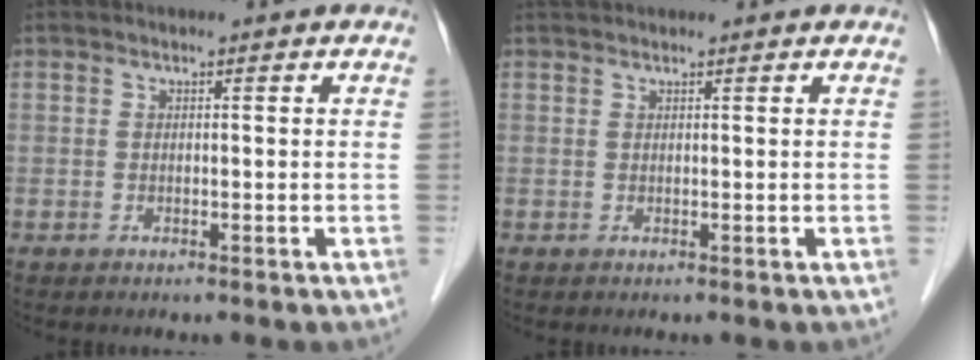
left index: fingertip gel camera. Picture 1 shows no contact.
{"total": 2.7, "force": [2.5, 0.1, 1.0], "torque": [-0.009, 0.034, 0.043]}